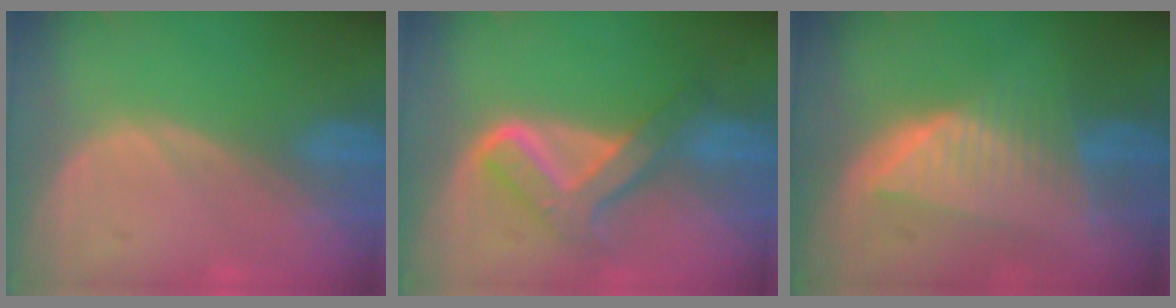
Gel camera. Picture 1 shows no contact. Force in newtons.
{"total": 6.9, "press": 6.8, "slide": 0.7}
{"total": 7.6, "press": 7.1, "slide": 2.9}